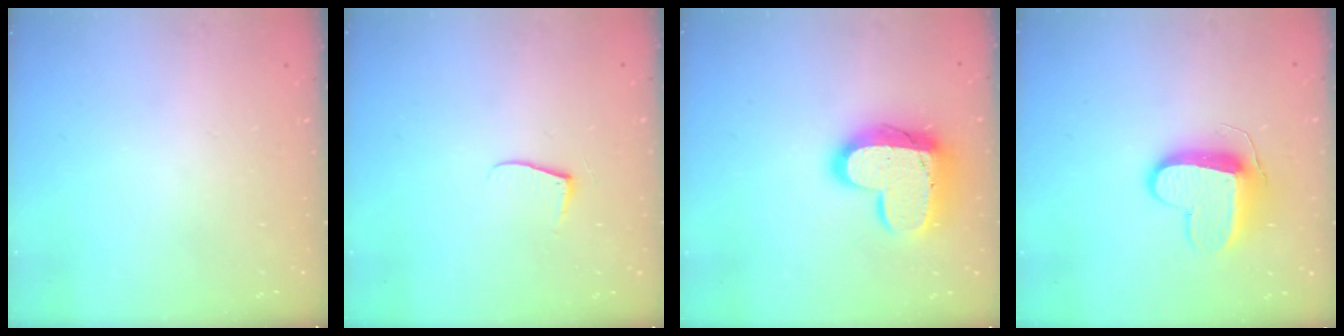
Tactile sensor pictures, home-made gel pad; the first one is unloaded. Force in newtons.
{"total": 5.2, "press": 5.2, "slide": 0.5}
{"total": 16.3, "press": 16.2, "slide": 1.4}
{"total": 10.3, "press": 10.2, "slide": 0.5}